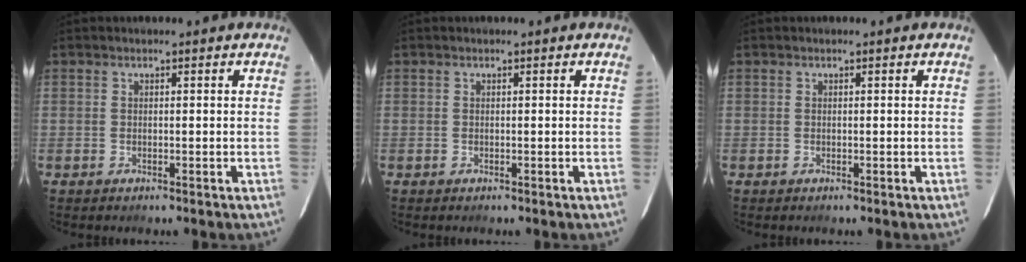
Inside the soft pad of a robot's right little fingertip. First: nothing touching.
{"total": 0.0}
{"total": 0.0}